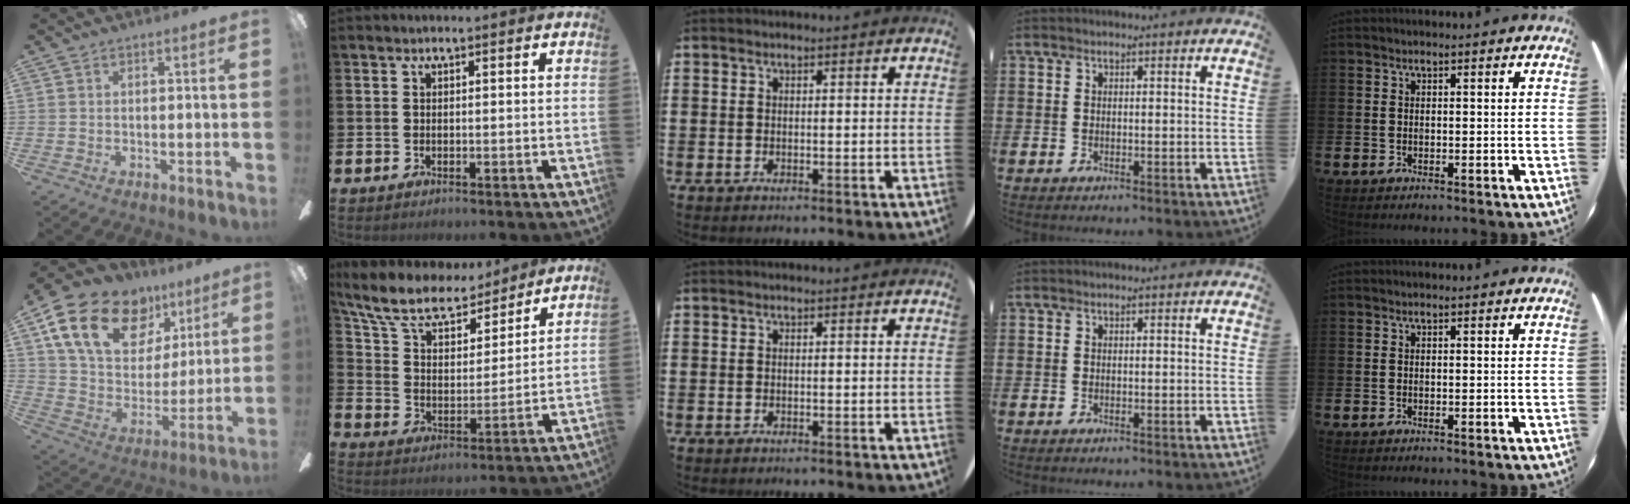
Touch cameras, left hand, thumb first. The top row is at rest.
{"thumb": {"total": 21.7, "force": [12.0, 13.6, 12.0], "torque": [-0.204, -0.050, 0.219]}, "index": {"total": 10.1, "force": [8.7, 3.6, 3.7], "torque": [-0.118, -0.049, 0.156]}}